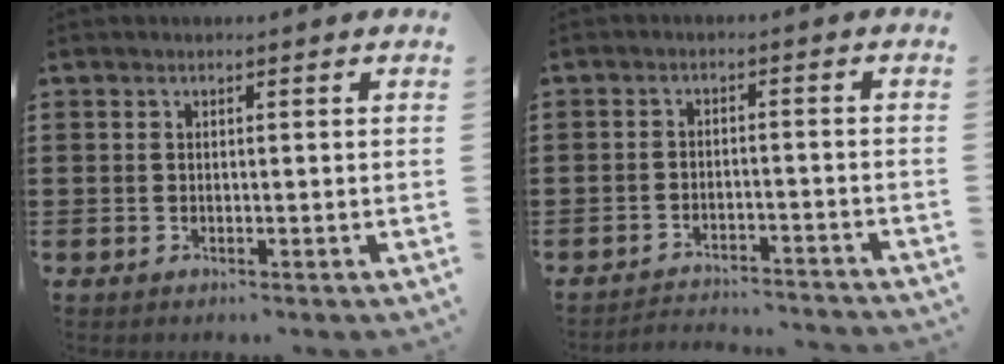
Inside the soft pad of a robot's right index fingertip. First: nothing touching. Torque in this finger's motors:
{"motor_torque": [0.07, 0.95, -1.05, -0.21]}